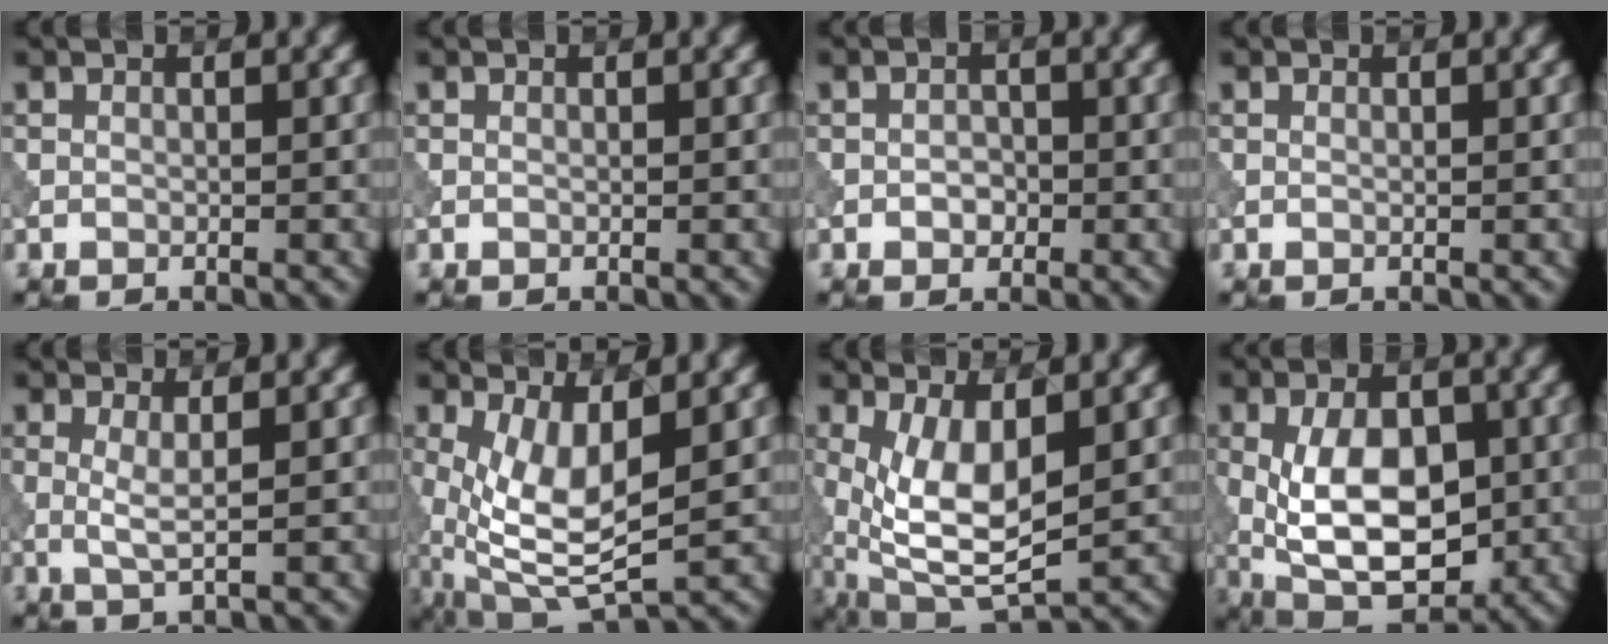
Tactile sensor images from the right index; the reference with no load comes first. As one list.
[{"total": 0.0}, {"total": 1.3, "force": [-0.4, 0.9, 0.8], "torque": [-0.012, 0.000, -0.010]}, {"total": 0.0}, {"total": 2.0, "force": [0.3, 0.3, 2.0], "torque": [-0.044, -0.004, 0.006]}, {"total": 7.5, "force": [0.2, 3.0, 6.9], "torque": [-0.154, -0.017, 0.007]}, {"total": 7.6, "force": [0.2, 3.2, 6.9], "torque": [-0.148, -0.012, 0.005]}, {"total": 10.0, "force": [-0.7, 5.5, 8.3], "torque": [-0.148, -0.004, -0.015]}]